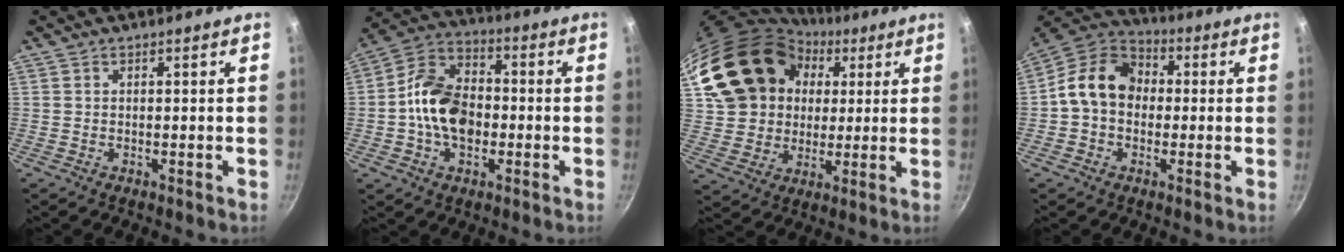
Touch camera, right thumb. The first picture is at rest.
{"total": 13.9, "force": [-1.7, 9.6, 9.8], "torque": [-0.145, 0.031, -0.048]}
{"total": 20.5, "force": [7.3, 16.4, 9.8], "torque": [-0.161, 0.020, 0.141]}
{"total": 12.4, "force": [0.2, 9.8, 7.6], "torque": [-0.096, 0.034, -0.020]}